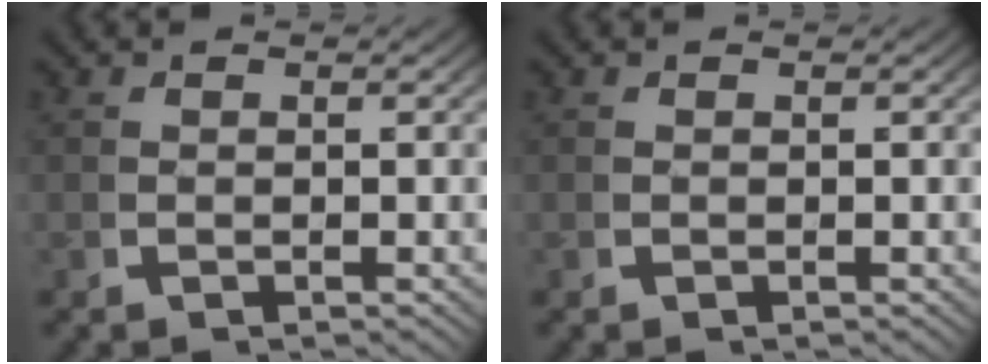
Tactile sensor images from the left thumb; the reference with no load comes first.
{"total": 0.0}